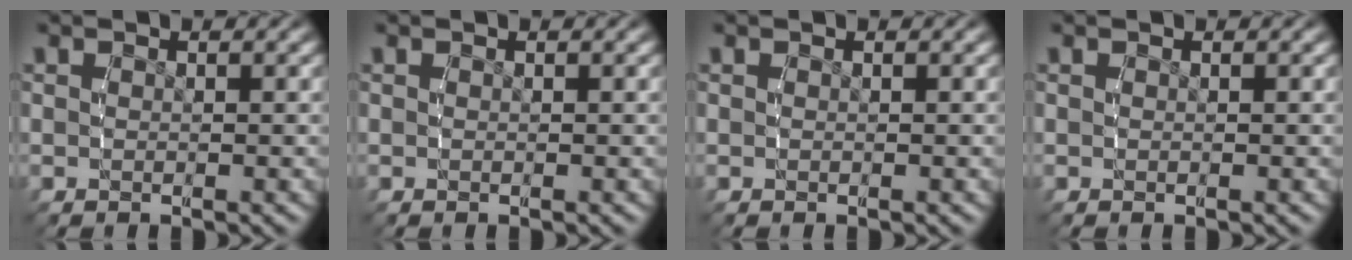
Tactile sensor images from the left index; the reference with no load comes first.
{"total": 0.0}
{"total": 0.0}
{"total": 0.0}